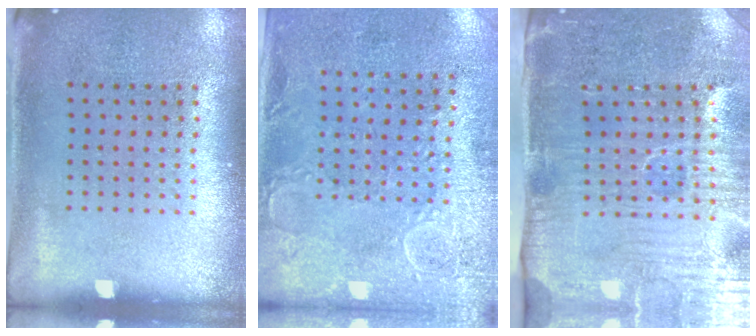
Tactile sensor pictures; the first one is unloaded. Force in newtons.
{"total": 2.9, "press": 2.3, "slide": 1.8}
{"total": 5.2, "press": 4.4, "slide": 2.8}